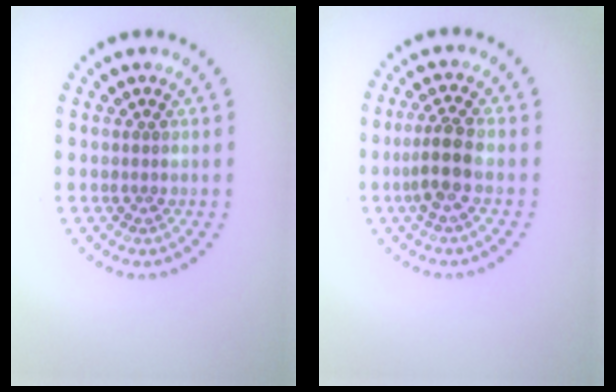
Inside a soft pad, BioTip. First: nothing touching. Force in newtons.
{"total": 2.9, "press": 2.5, "slide": 1.3}